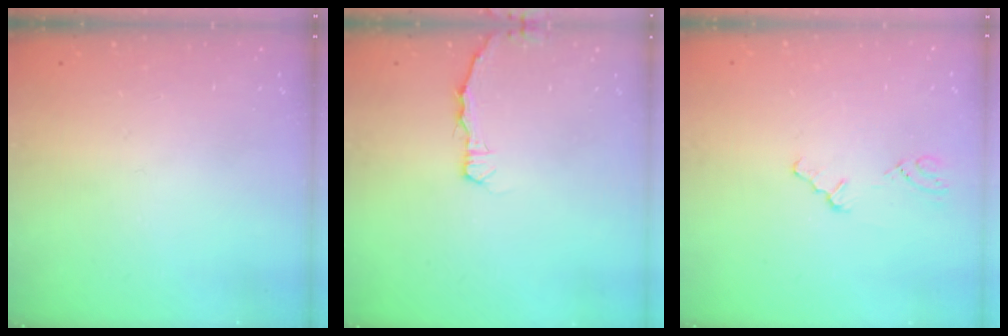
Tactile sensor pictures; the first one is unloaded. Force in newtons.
{"total": 2.9, "press": 2.9, "slide": 0.4}
{"total": 0.8, "press": 0.7, "slide": 0.2}